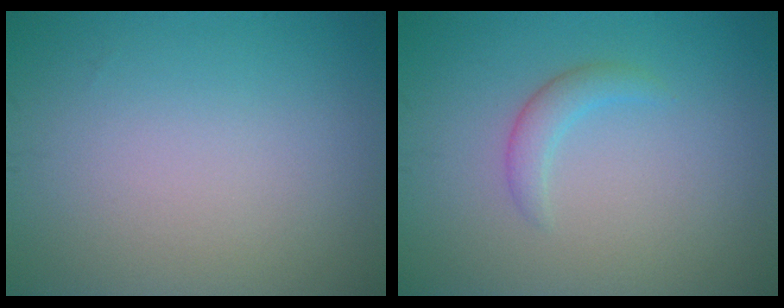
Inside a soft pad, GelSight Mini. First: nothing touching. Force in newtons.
{"total": 1.7, "press": 1.7, "slide": 0.2}